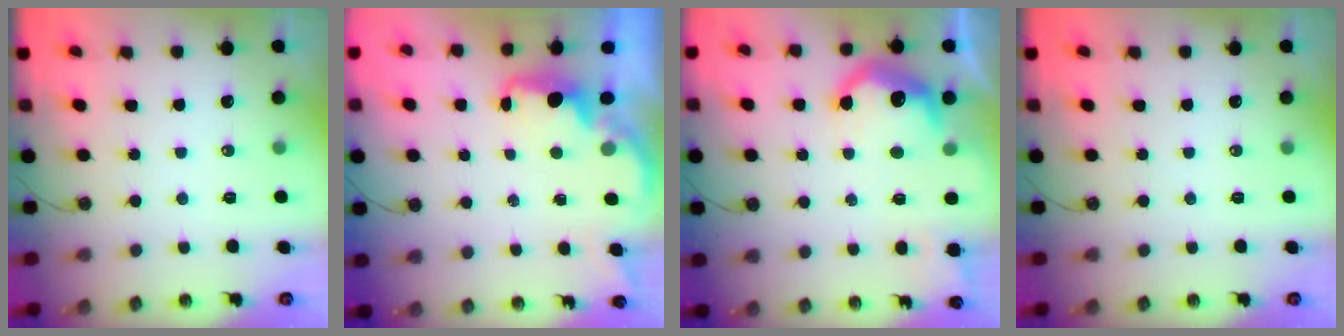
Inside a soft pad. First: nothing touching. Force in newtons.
{"total": 2.3, "press": 2.1, "slide": 0.8}
{"total": 12.3, "press": 12.3, "slide": 0.8}
{"total": 0.0}